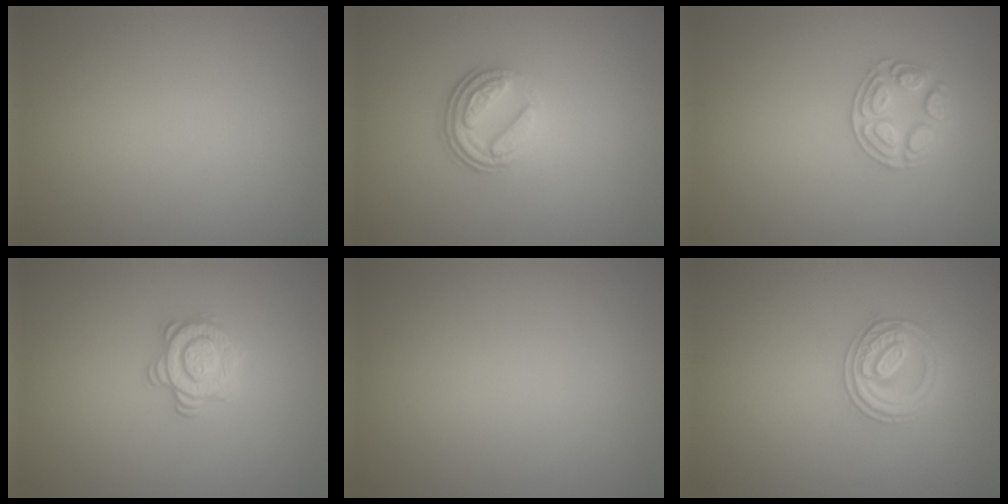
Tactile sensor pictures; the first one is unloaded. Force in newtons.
{"total": 3.8, "press": 2.7, "slide": 2.7}
{"total": 2.5, "press": 2.4, "slide": 0.6}
{"total": 2.9, "press": 2.5, "slide": 1.4}
{"total": 0.0}
{"total": 2.6, "press": 2.5, "slide": 0.7}